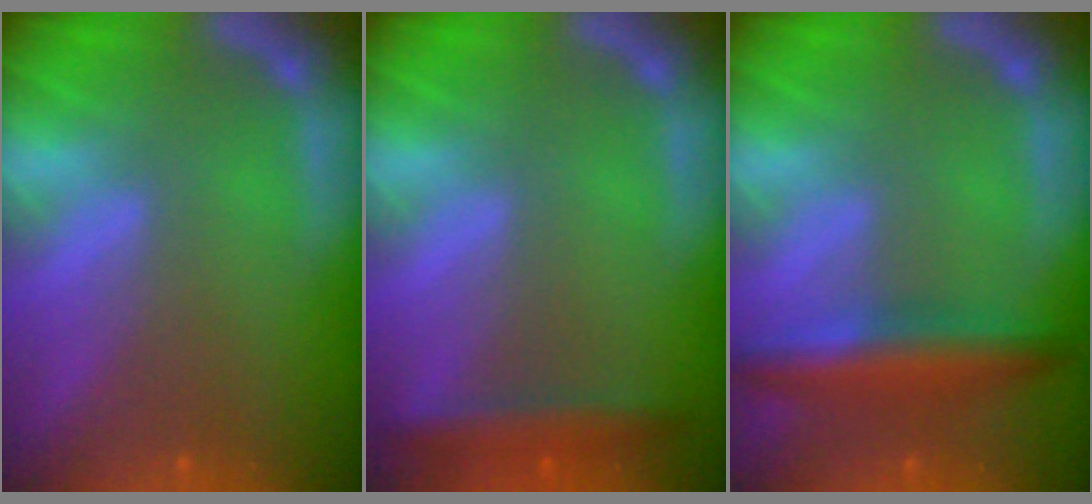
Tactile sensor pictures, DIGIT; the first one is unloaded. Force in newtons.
{"total": 2.9}
{"total": 5.0}